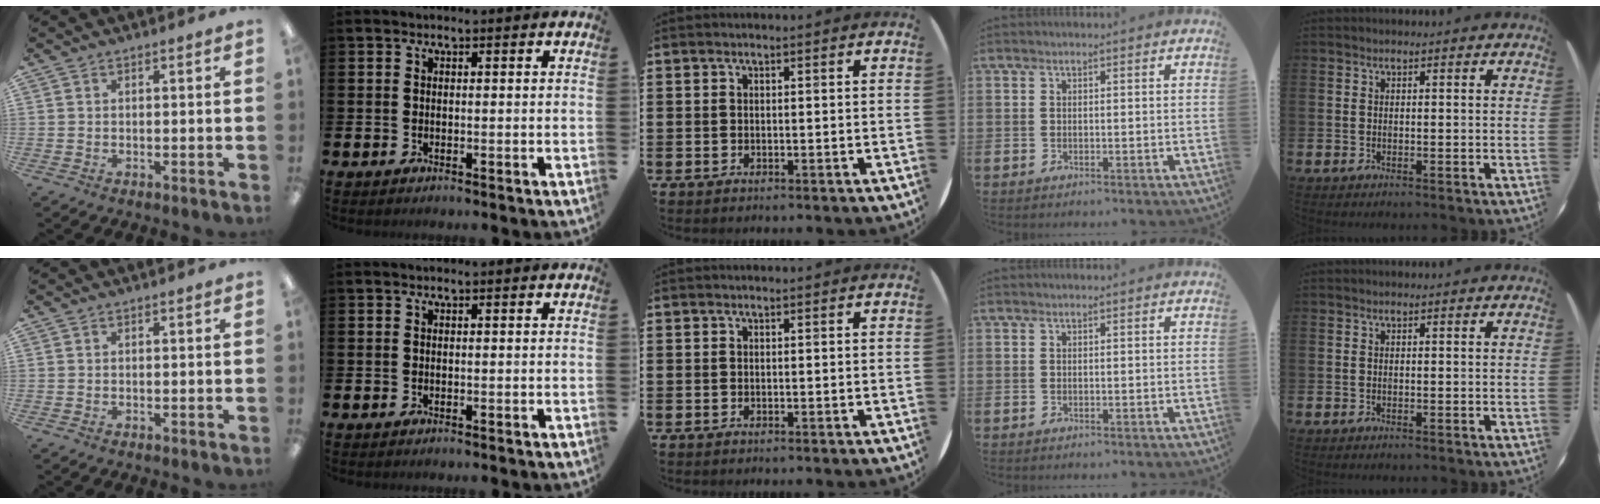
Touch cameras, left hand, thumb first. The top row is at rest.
{}